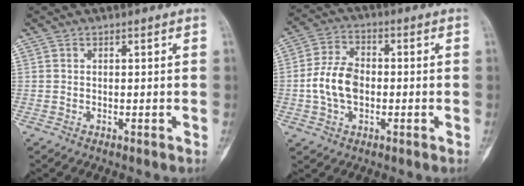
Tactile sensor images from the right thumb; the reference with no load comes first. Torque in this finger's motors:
{"motor_torque": [1.01, 0.96, 0.53, 0.39, 0.08]}